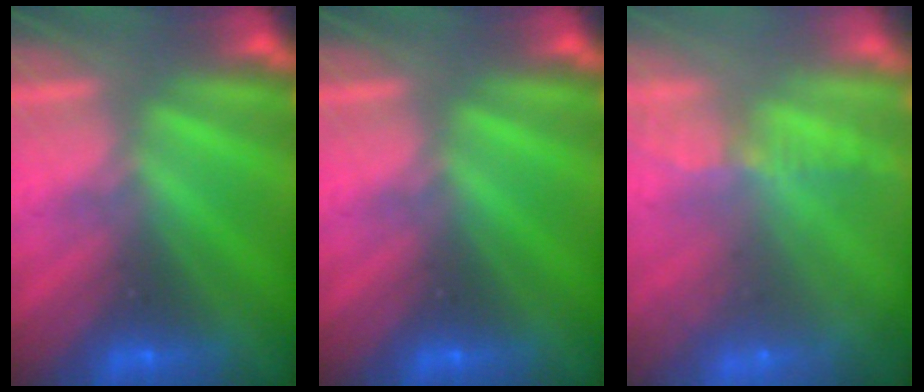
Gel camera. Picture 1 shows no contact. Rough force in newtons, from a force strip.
{"total": 0.0}
{"total": 8.0}